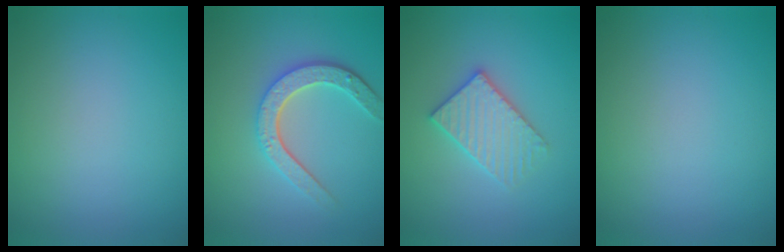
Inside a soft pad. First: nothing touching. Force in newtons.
{"total": 4.3, "press": 3.3, "slide": 2.7}
{"total": 3.7, "press": 3.6, "slide": 0.6}
{"total": 0.0}